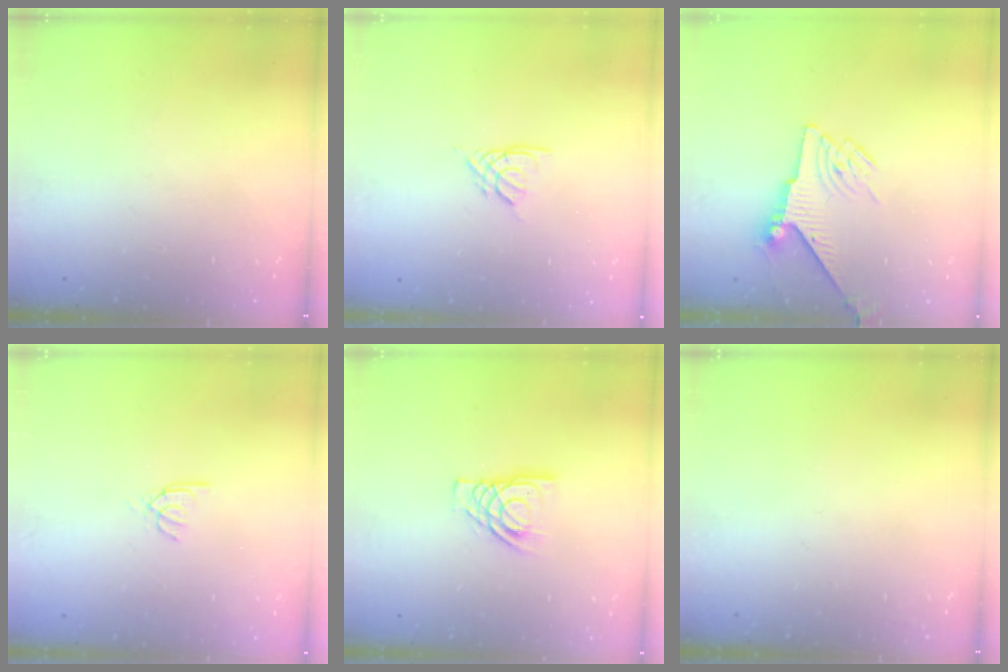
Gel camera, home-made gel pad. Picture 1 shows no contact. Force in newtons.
{"total": 2.6, "press": 2.6, "slide": 0.6}
{"total": 6.8, "press": 6.7, "slide": 0.9}
{"total": 2.6, "press": 2.6, "slide": 0.2}
{"total": 11.3, "press": 11.1, "slide": 1.6}
{"total": 0.0}